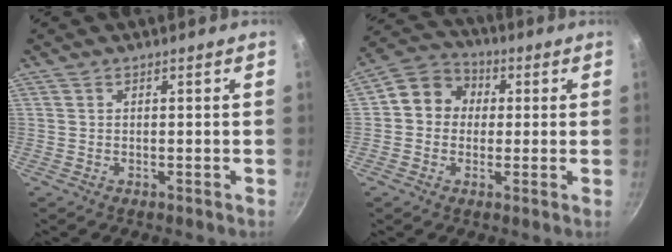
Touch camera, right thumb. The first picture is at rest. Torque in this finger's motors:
{"motor_torque": [-0.03, 0.24, 0.43, -0.57, 0.05]}